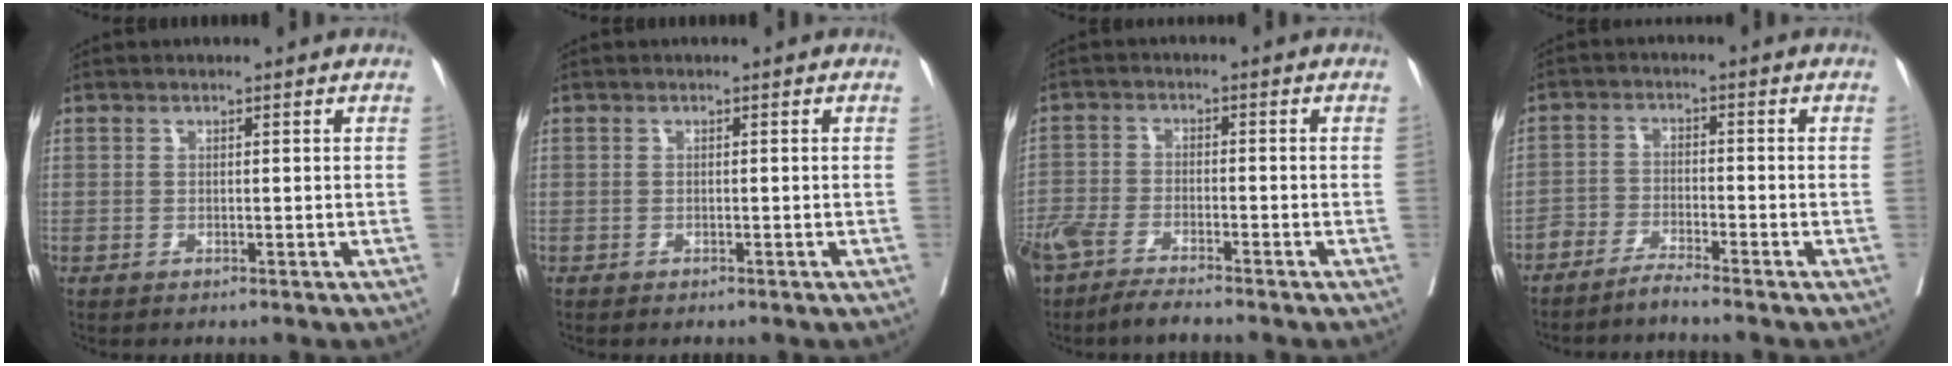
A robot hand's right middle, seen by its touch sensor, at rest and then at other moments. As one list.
[{"total": 0.0}, {"total": 9.0, "force": [-7.7, 1.4, 4.4], "torque": [-0.085, -0.015, -0.137]}, {"total": 3.1, "force": [-3.0, -0.3, 0.9], "torque": [-0.019, -0.012, -0.063]}]